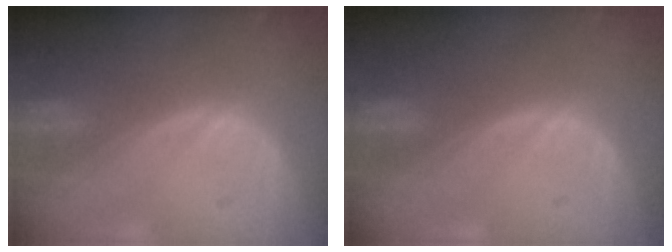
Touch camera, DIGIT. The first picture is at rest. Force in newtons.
{"total": 0.0}